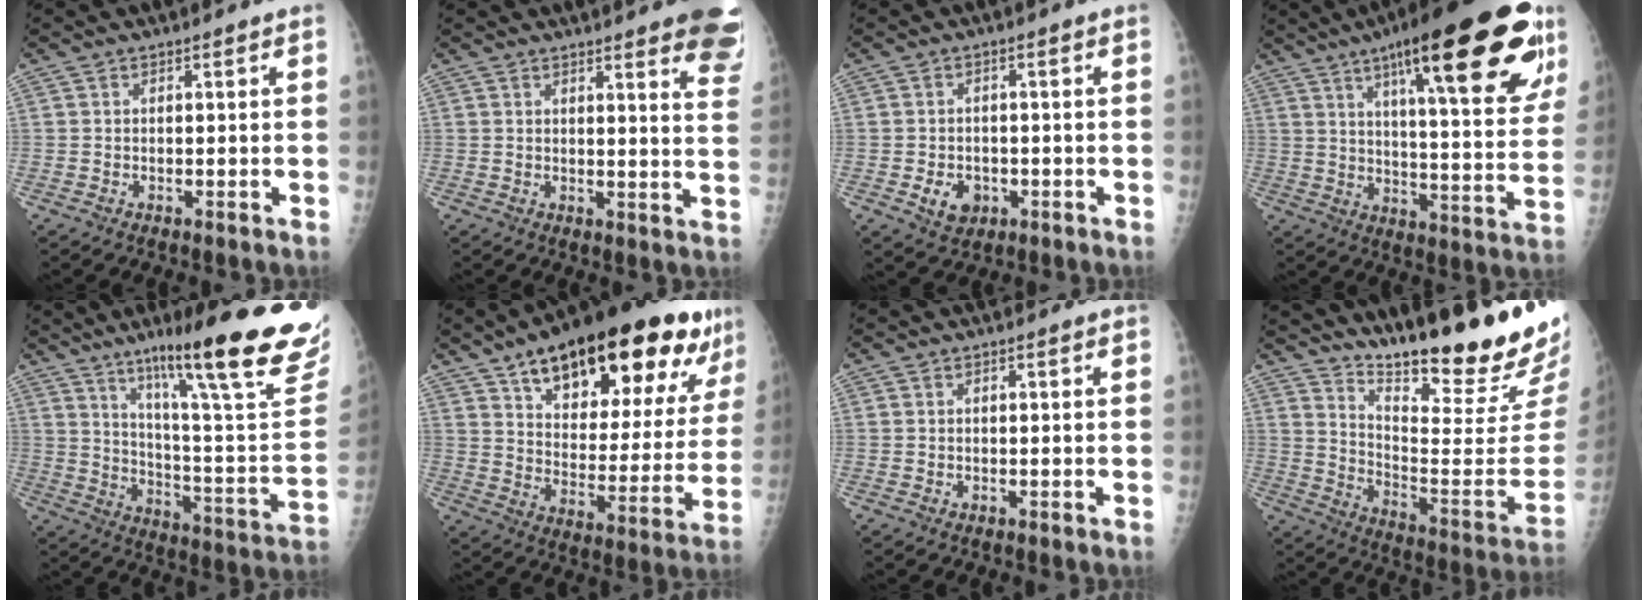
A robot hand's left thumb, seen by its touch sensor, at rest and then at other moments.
{"total": 15.1, "force": [10.7, 3.0, 10.3], "torque": [-0.099, -0.045, 0.108]}
{"total": 4.8, "force": [-1.6, 3.8, 2.5], "torque": [-0.027, 0.006, -0.016]}
{"total": 29.8, "force": [16.3, 6.9, 23.9], "torque": [-0.299, -0.035, 0.235]}
{"total": 30.3, "force": [19.3, 4.4, 22.9], "torque": [-0.290, -0.075, 0.284]}
{"total": 29.6, "force": [17.7, 11.2, 20.9], "torque": [-0.277, -0.035, 0.267]}
{"total": 0.0}
{"total": 25.4, "force": [21.2, 2.3, 13.9], "torque": [-0.192, -0.172, 0.310]}